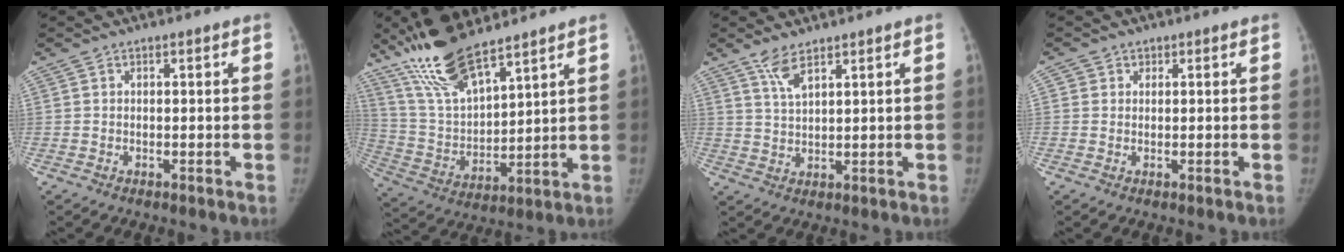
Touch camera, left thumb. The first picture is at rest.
{"total": 16.0, "force": [12.3, 4.4, 9.3], "torque": [-0.162, -0.055, 0.249]}
{"total": 4.1, "force": [3.0, 0.9, 2.6], "torque": [-0.053, -0.016, 0.065]}
{"total": 1.2, "force": [0.5, 1.1, -0.1], "torque": [0.009, -0.001, 0.006]}